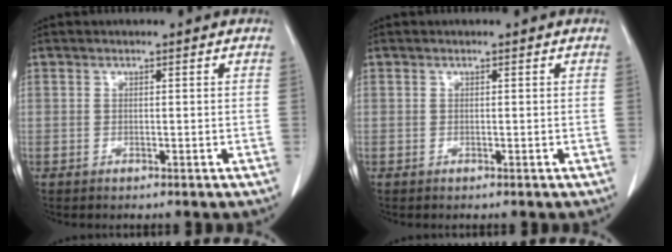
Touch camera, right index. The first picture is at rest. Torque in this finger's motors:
{"motor_torque": [0.00, 0.00, 0.00, 0.00]}